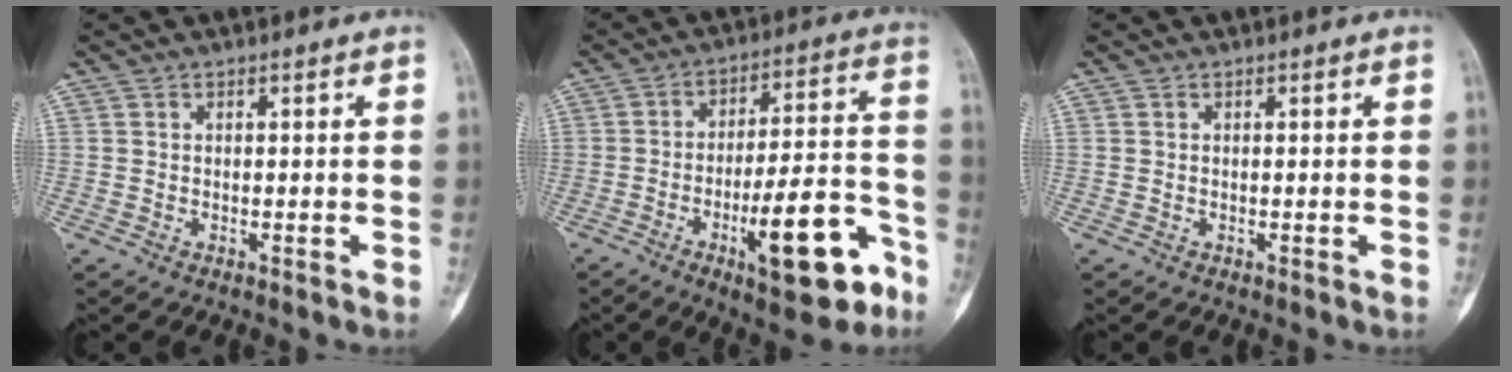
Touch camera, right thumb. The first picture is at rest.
{"total": 17.3, "force": [-8.2, 5.6, 14.2], "torque": [-0.195, 0.055, -0.114]}
{"total": 0.0}